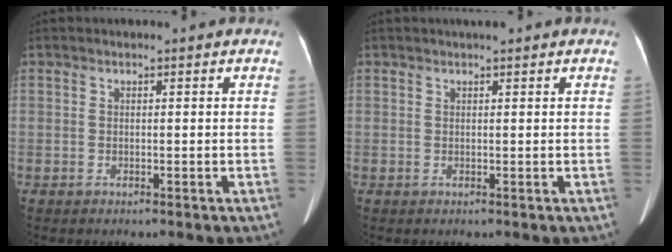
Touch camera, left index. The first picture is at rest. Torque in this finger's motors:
{"motor_torque": [-0.34, -0.06, -0.14, 0.01]}